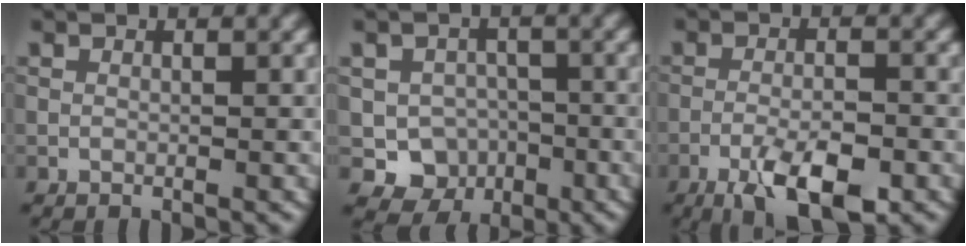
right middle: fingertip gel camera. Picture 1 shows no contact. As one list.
[{"total": 5.2, "force": [-2.0, 4.6, 1.5], "torque": [-0.007, -0.008, -0.029]}, {"total": 6.5, "force": [-3.7, 2.1, 4.9], "torque": [-0.088, -0.004, -0.063]}]